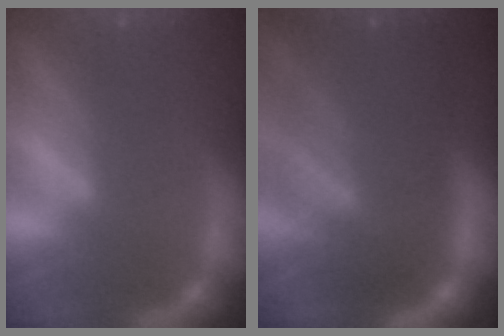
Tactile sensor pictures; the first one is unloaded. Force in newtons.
{"total": 10.0}